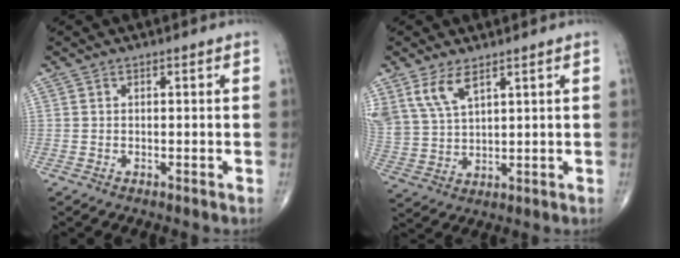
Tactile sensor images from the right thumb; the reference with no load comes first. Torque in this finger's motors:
{"motor_torque": [-0.43, 0.73, 0.94, 0.85, 0.07]}